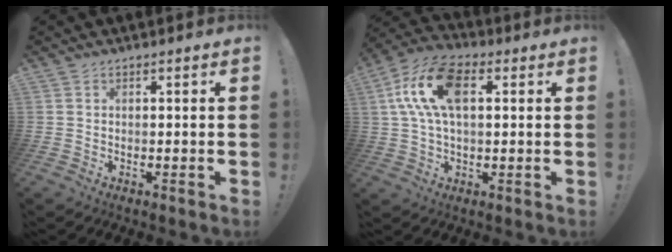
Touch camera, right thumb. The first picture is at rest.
{"total": 15.2, "force": [3.9, 8.4, 12.0], "torque": [-0.226, 0.012, 0.072]}